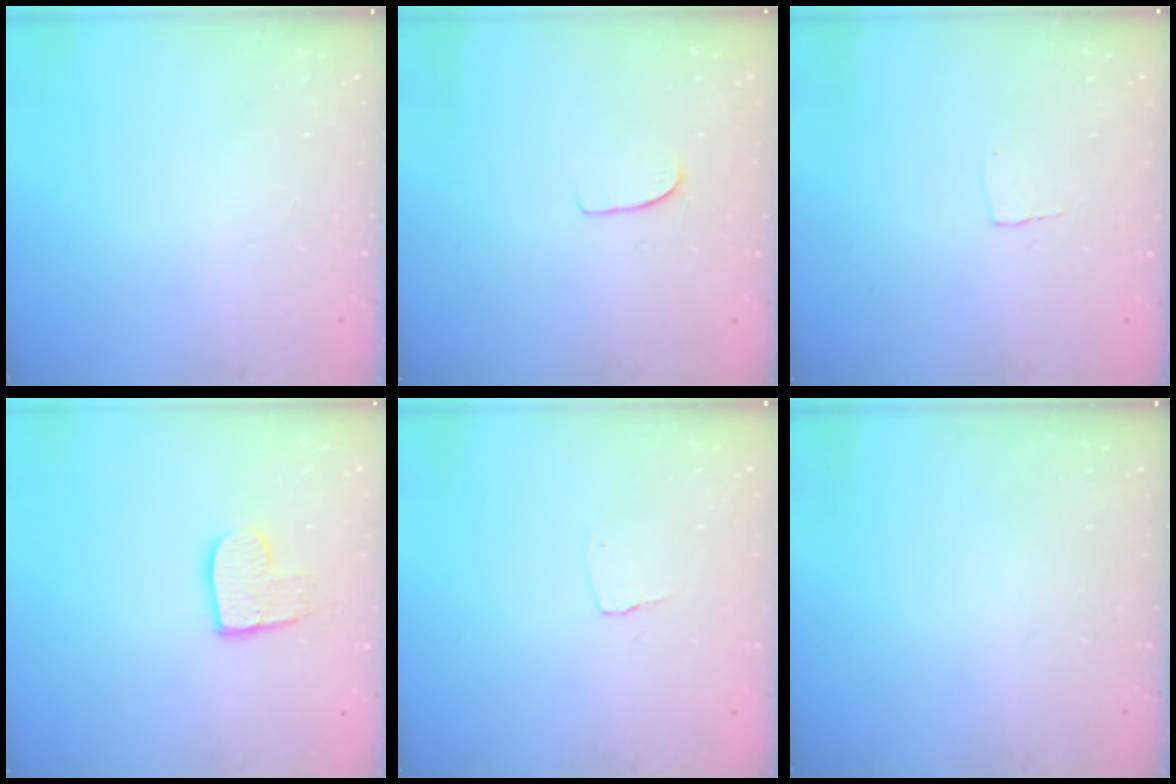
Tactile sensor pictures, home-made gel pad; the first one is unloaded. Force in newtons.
{"total": 5.8, "press": 5.8, "slide": 0.3}
{"total": 2.3, "press": 2.3, "slide": 0.1}
{"total": 9.0, "press": 9.0, "slide": 0.7}
{"total": 2.6, "press": 2.6, "slide": 0.2}
{"total": 0.0}